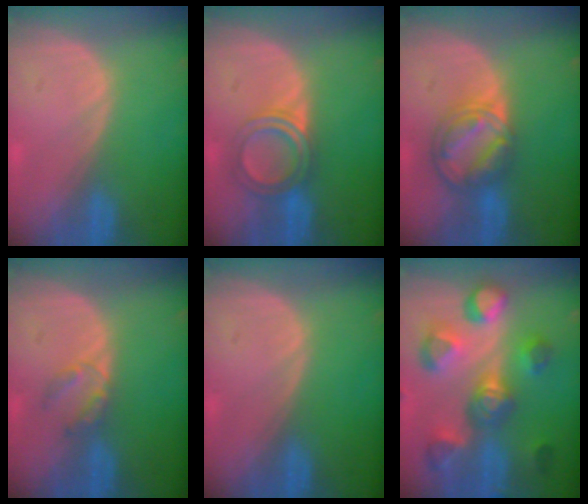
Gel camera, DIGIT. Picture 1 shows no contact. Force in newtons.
{"total": 5.1, "press": 5.0, "slide": 0.7}
{"total": 8.2, "press": 7.0, "slide": 4.1}
{"total": 2.8, "press": 2.8, "slide": 0.3}
{"total": 0.0}
{"total": 10.6, "press": 10.0, "slide": 3.5}